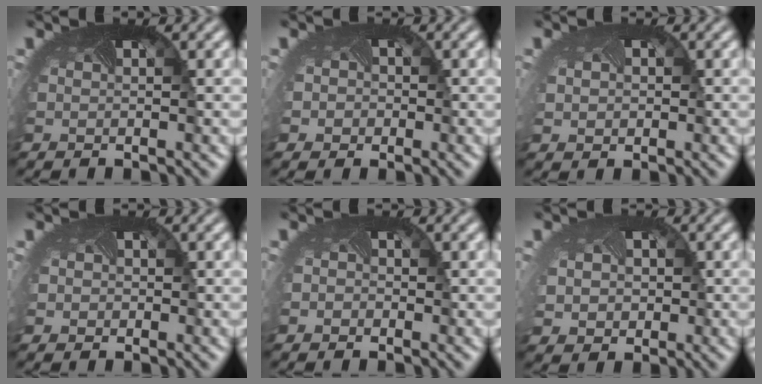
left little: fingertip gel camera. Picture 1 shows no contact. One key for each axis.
{"total": 2.8, "fx": -0.4, "fy": 2.6, "fz": 1.0, "tx": -0.011, "ty": -0.003, "tz": -0.017}
{"total": 1.5, "fx": 0.2, "fy": 1.4, "fz": 0.4, "tx": -0.015, "ty": -0.005, "tz": 0.010}
{"total": 1.6, "fx": 0.0, "fy": 1.5, "fz": 0.4, "tx": -0.004, "ty": -0.001, "tz": -0.003}
{"total": 1.0, "fx": -0.3, "fy": 1.0, "fz": 0.1, "tx": 0.002, "ty": -0.007, "tz": -0.006}
{"total": 3.8, "fx": 0.0, "fy": 3.3, "fz": 1.9, "tx": -0.040, "ty": -0.010, "tz": 0.005}